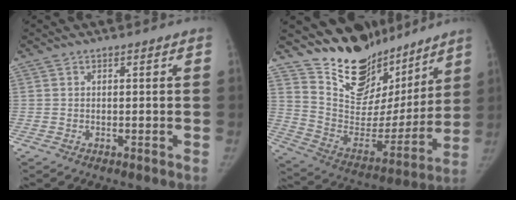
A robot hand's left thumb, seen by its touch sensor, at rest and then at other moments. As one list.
[{"total": 22.1, "force": [18.0, 10.3, 7.6], "torque": [-0.072, -0.115, 0.297]}]